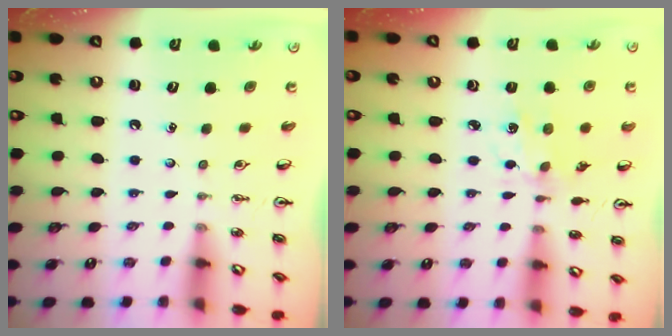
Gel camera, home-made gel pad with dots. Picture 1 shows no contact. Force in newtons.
{"total": 1.9, "press": 1.8, "slide": 0.5}